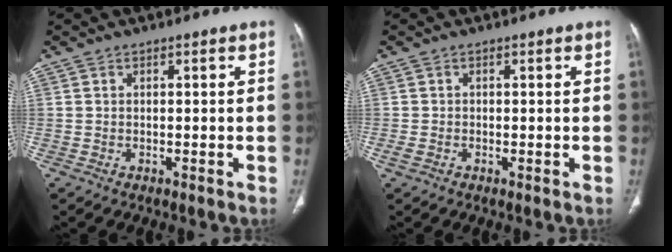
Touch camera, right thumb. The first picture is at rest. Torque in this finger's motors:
{"motor_torque": [0.73, 0.01, 0.19, -0.63, -0.03]}